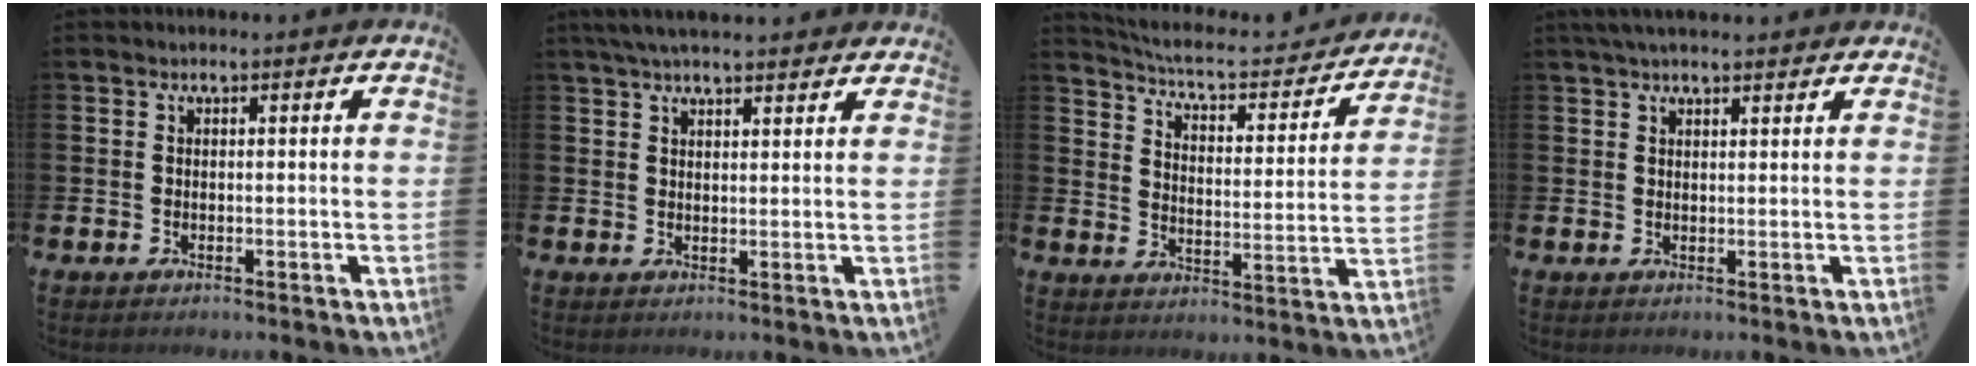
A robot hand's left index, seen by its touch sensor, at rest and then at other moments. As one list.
[{"total": 4.1, "force": [3.7, 0.6, 1.6], "torque": [-0.038, -0.006, 0.069]}, {"total": 6.1, "force": [5.7, 1.1, 1.9], "torque": [-0.062, -0.045, 0.089]}, {"total": 2.6, "force": [2.3, 0.5, 1.0], "torque": [-0.022, 0.000, 0.043]}]